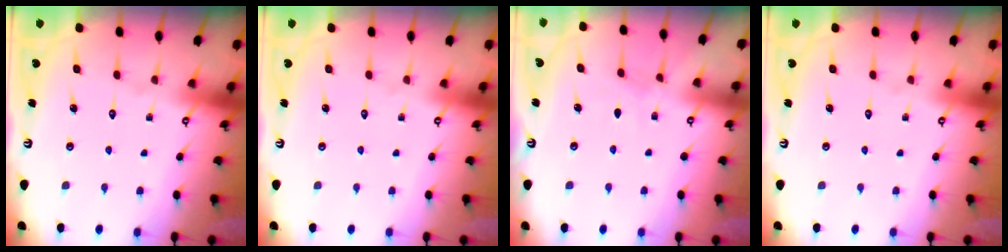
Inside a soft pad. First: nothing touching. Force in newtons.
{"total": 0.0}
{"total": 3.1, "press": 3.1, "slide": 0.5}
{"total": 0.0}